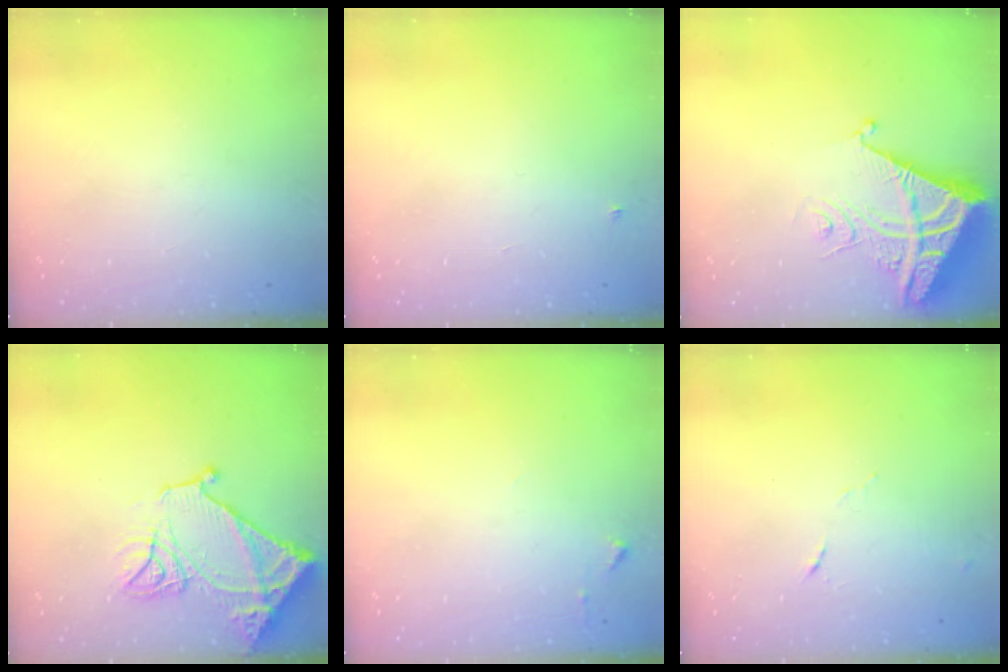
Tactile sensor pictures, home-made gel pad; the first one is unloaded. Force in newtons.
{"total": 2.7, "press": 2.7, "slide": 0.4}
{"total": 8.5, "press": 8.4, "slide": 0.9}
{"total": 15.8, "press": 15.7, "slide": 1.5}
{"total": 5.1, "press": 5.1, "slide": 0.6}
{"total": 5.2, "press": 5.1, "slide": 0.8}